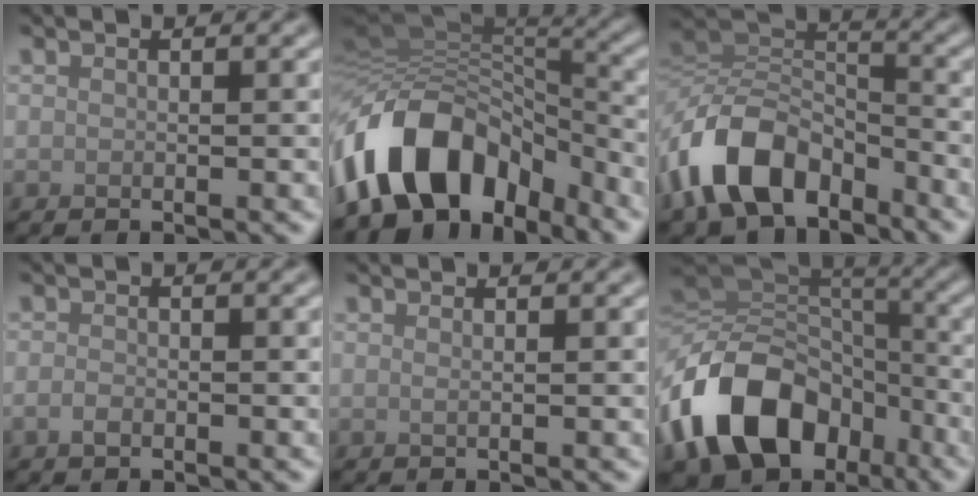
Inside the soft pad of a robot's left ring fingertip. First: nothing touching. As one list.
[{"total": 11.8, "force": [-7.0, 6.9, 6.6], "torque": [-0.114, 0.025, -0.135]}, {"total": 10.0, "force": [-5.9, 5.9, 5.5], "torque": [-0.102, 0.004, -0.124]}, {"total": 1.1, "force": [-0.6, 0.6, 0.8], "torque": [-0.015, 0.000, -0.013]}, {"total": 0.6, "force": [0.2, 0.2, 0.6], "torque": [-0.005, -0.001, 0.000]}, {"total": 14.5, "force": [-6.6, 10.0, 8.1], "torque": [-0.166, -0.004, -0.119]}]